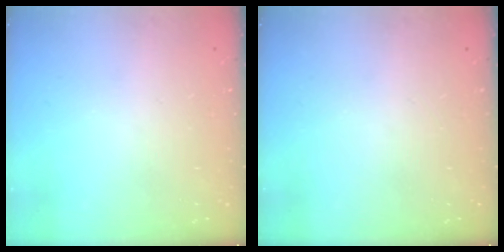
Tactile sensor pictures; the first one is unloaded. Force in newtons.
{"total": 0.0}